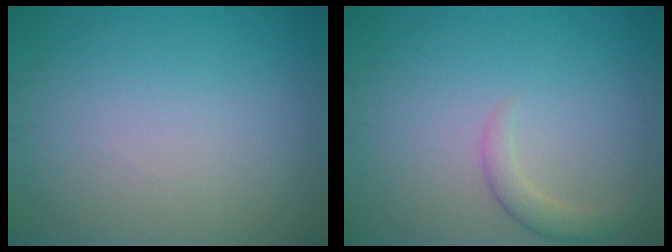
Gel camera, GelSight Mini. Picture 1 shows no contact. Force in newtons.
{"total": 1.8, "press": 1.8, "slide": 0.1}